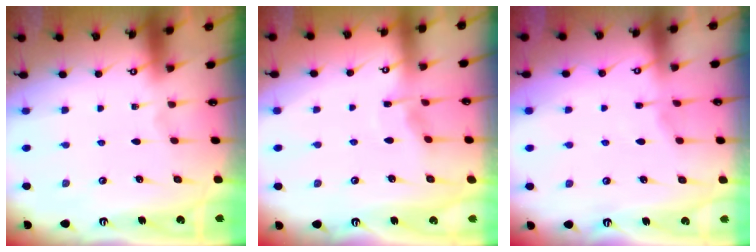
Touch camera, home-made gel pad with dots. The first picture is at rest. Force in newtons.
{"total": 4.3, "press": 4.2, "slide": 0.4}
{"total": 2.1, "press": 2.1, "slide": 0.4}